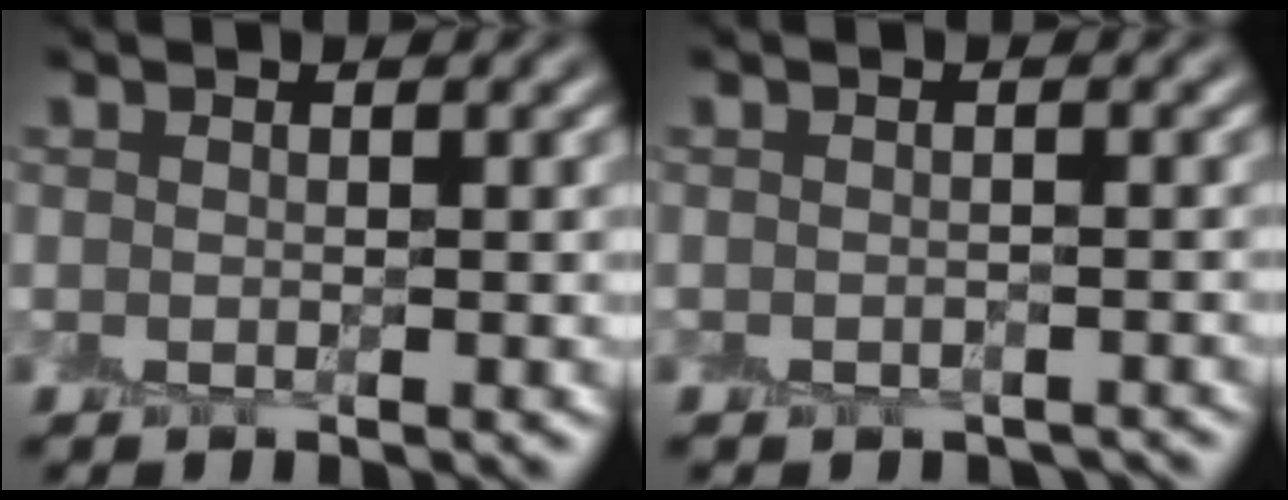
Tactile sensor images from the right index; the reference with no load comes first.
{"total": 1.2, "force": [-1.1, 0.4, 0.1], "torque": [0.001, -0.011, -0.017]}